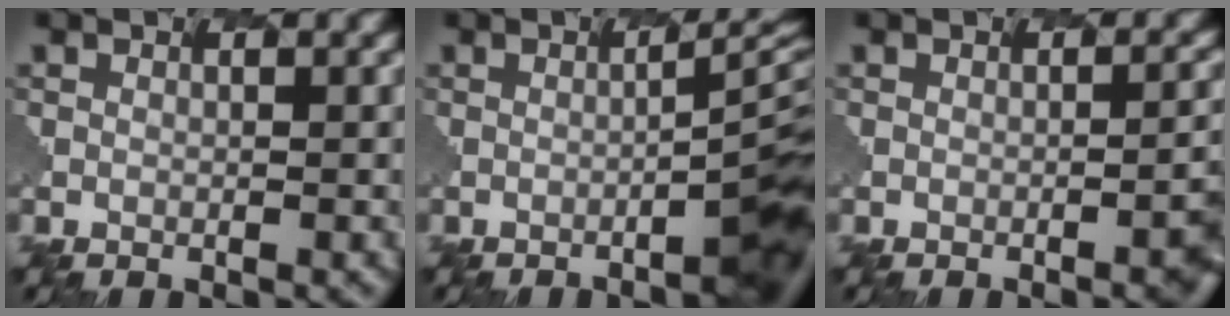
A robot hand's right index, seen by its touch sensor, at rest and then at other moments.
{"total": 6.7, "force": [-2.1, 1.5, 6.2], "torque": [-0.045, 0.019, -0.037]}
{"total": 3.7, "force": [-1.2, 1.2, 3.3], "torque": [-0.028, 0.002, -0.020]}